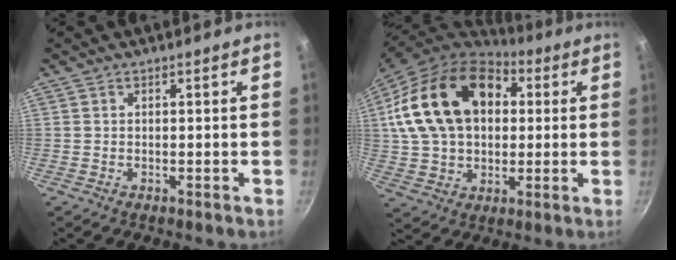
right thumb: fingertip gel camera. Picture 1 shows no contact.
{"total": 22.8, "force": [5.4, 15.9, 15.4], "torque": [-0.250, 0.020, 0.093]}